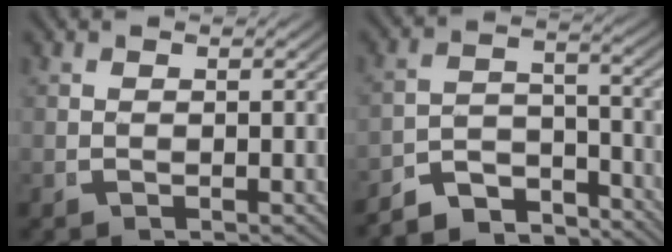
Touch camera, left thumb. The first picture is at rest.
{"total": 7.9, "force": [-5.9, 4.1, 3.2], "torque": [-0.049, -0.030, -0.095]}